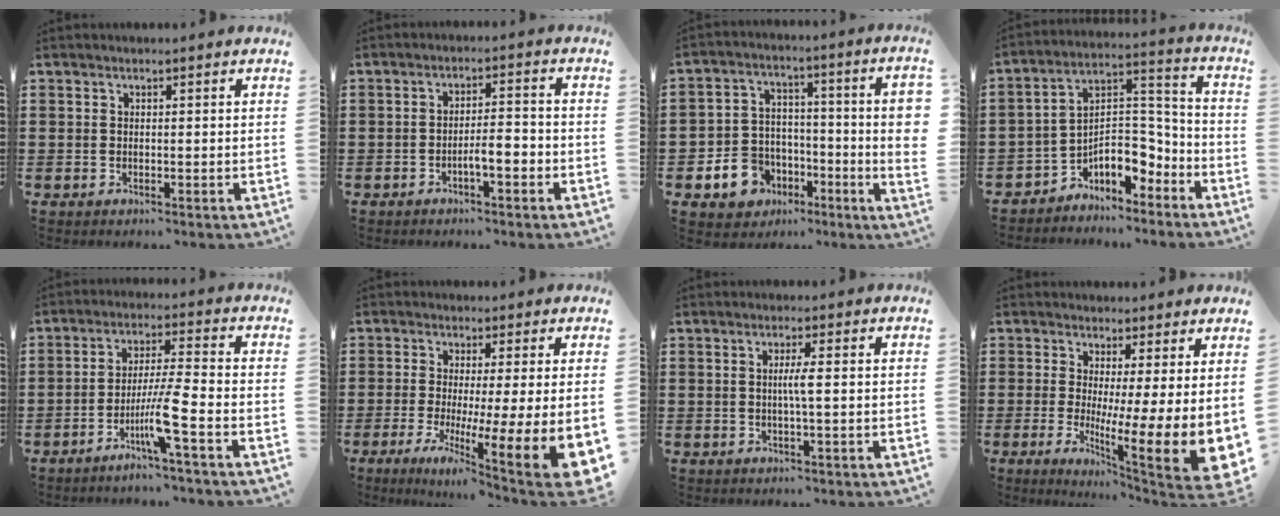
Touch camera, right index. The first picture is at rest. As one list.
[{"total": 3.8, "force": [-1.9, 0.6, 3.2], "torque": [-0.055, 0.002, -0.035]}, {"total": 8.4, "force": [-3.5, 5.8, 5.0], "torque": [-0.116, 0.018, -0.065]}, {"total": 7.0, "force": [-4.6, 3.8, 3.6], "torque": [-0.074, -0.006, -0.092]}, {"total": 7.3, "force": [-3.7, -0.6, 6.2], "torque": [-0.120, -0.011, -0.071]}, {"total": 6.6, "force": [-1.0, 0.5, 6.5], "torque": [-0.091, -0.049, -0.021]}, {"total": 2.4, "force": [0.0, -0.2, 2.4], "torque": [-0.045, -0.005, -0.004]}, {"total": 7.6, "force": [0.6, 2.0, 7.3], "torque": [-0.100, -0.056, 0.014]}]